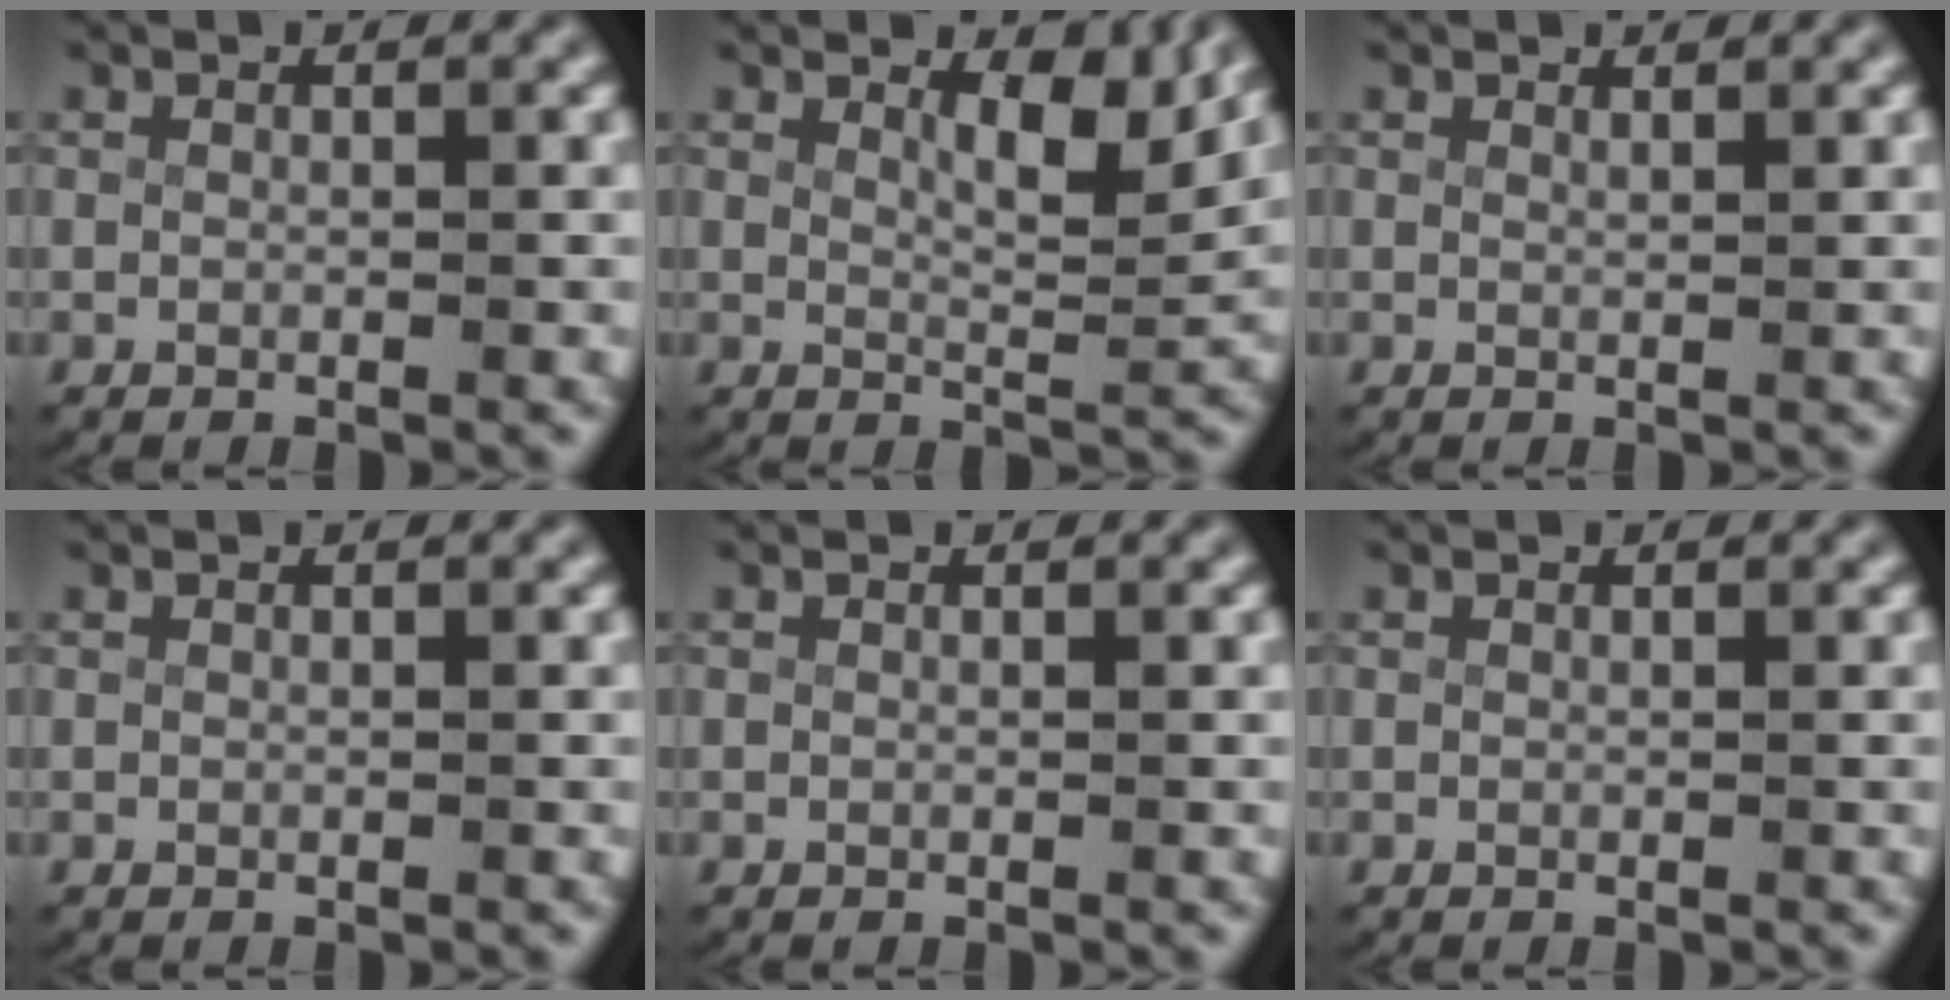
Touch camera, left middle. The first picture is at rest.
{"total": 4.4, "force": [3.1, 1.5, 2.8], "torque": [-0.036, -0.010, 0.046]}
{"total": 0.7, "force": [0.7, 0.1, 0.0], "torque": [0.000, -0.003, 0.013]}
{"total": 0.0}
{"total": 0.0}
{"total": 0.0}